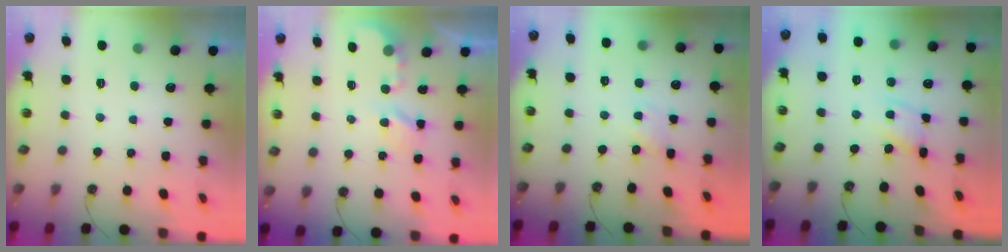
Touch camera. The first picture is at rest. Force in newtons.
{"total": 2.9, "press": 2.9, "slide": 0.4}
{"total": 2.2, "press": 2.2, "slide": 0.3}
{"total": 3.7, "press": 3.7, "slide": 0.2}